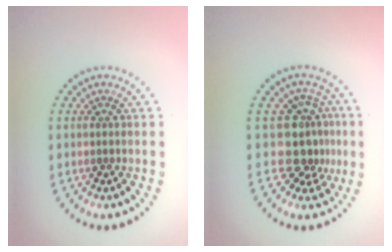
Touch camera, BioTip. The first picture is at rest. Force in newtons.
{"total": 3.8, "press": 2.9, "slide": 2.6}